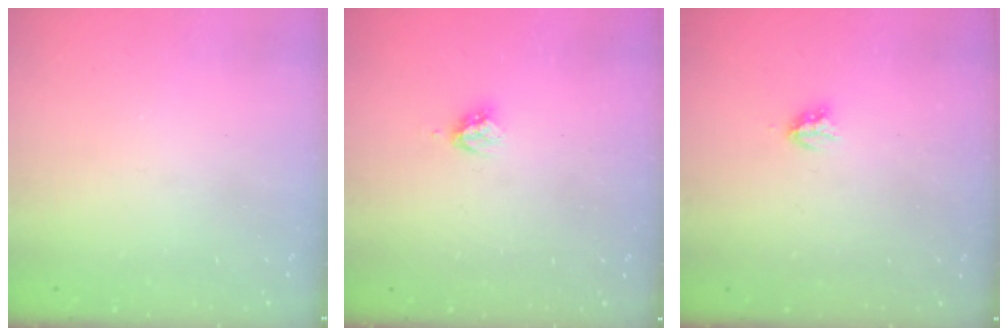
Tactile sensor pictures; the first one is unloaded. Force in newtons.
{"total": 4.5, "press": 4.5, "slide": 0.5}
{"total": 2.9, "press": 2.9, "slide": 0.5}